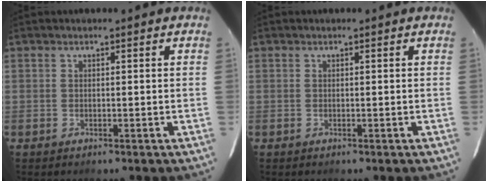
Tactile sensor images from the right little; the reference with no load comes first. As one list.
[{"total": 0.0}]